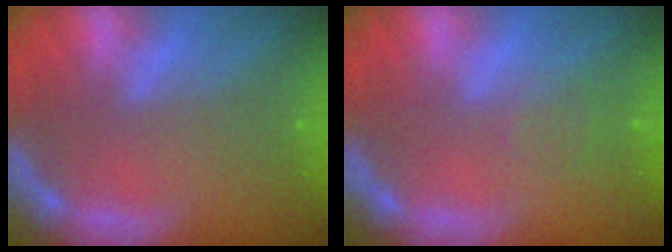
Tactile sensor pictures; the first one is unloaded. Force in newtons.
{"total": 1.5}